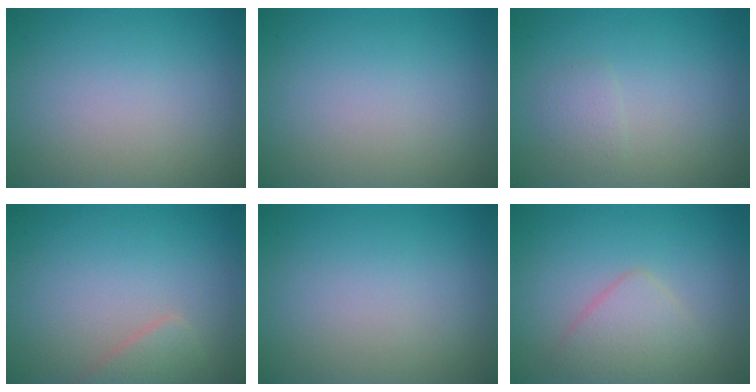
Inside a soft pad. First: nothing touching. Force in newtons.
{"total": 0.0}
{"total": 1.2, "press": 1.2, "slide": 0.1}
{"total": 1.8, "press": 1.8, "slide": 0.1}
{"total": 0.0}
{"total": 2.7, "press": 2.7, "slide": 0.2}